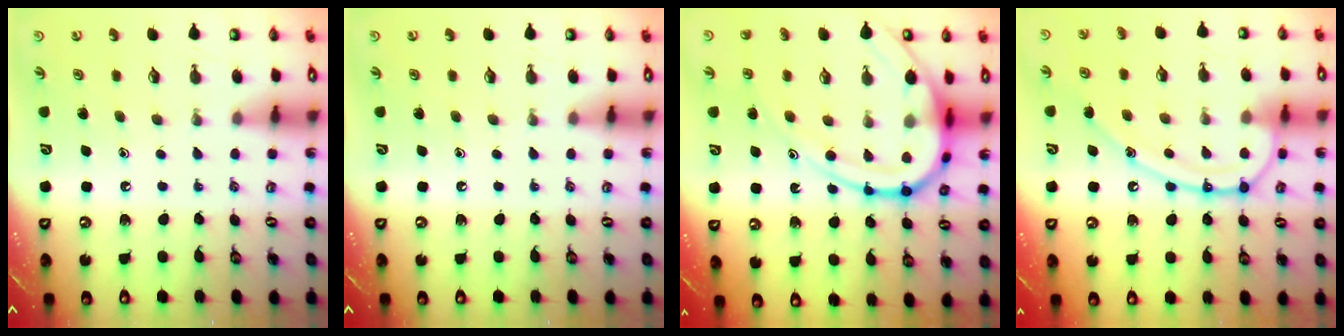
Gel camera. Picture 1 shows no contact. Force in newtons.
{"total": 0.0}
{"total": 18.6, "press": 18.5, "slide": 1.8}
{"total": 14.9, "press": 14.8, "slide": 1.4}